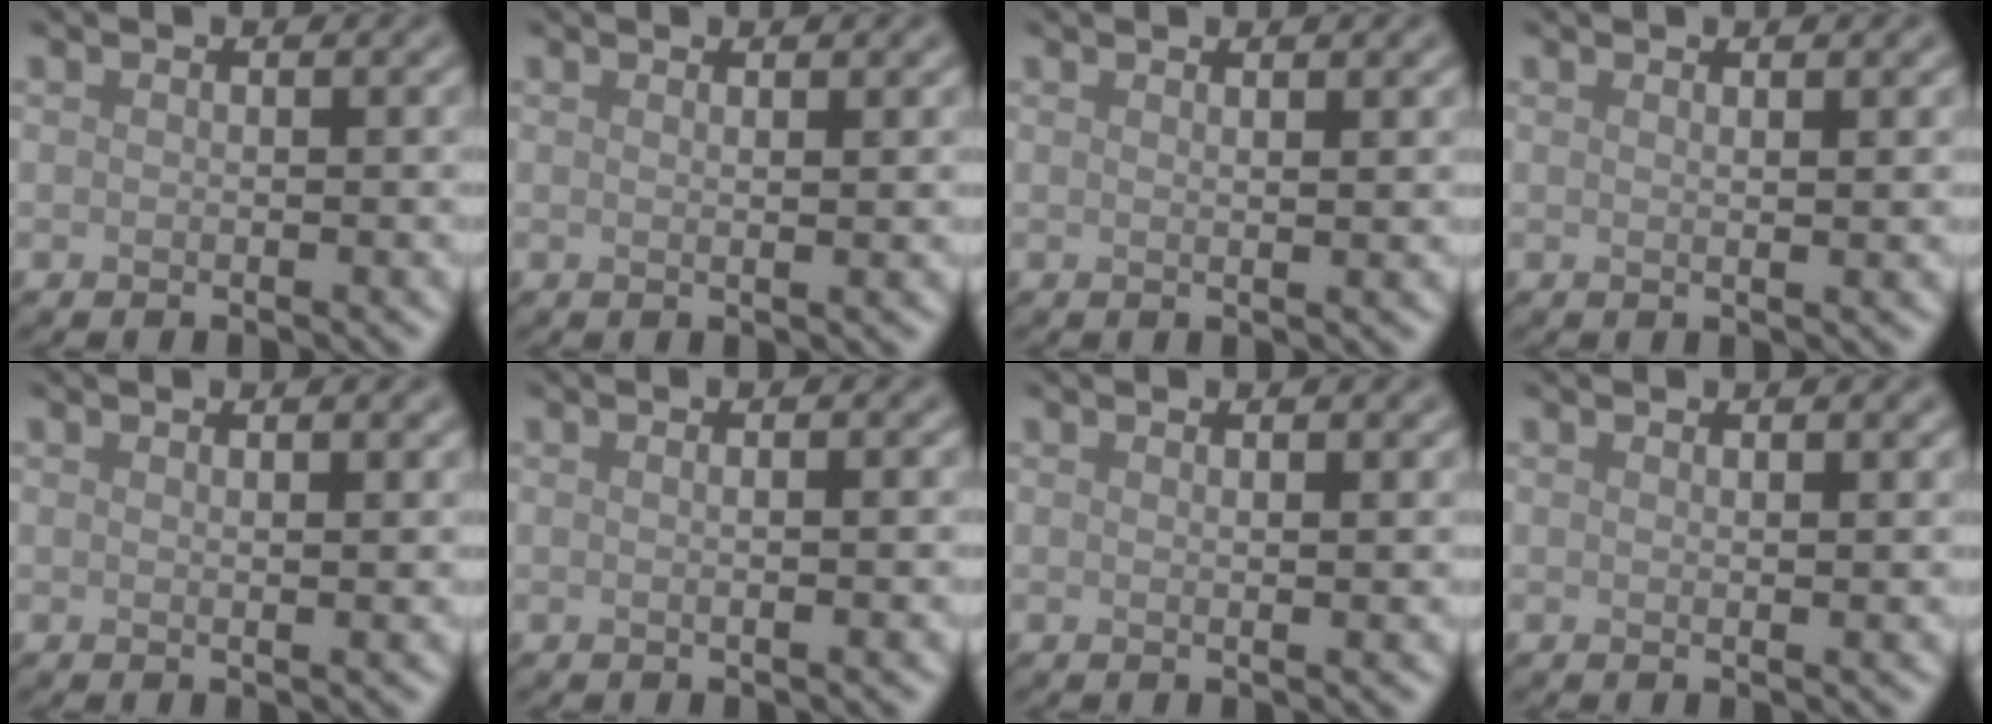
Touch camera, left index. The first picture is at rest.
{"total": 1.7, "force": [0.9, 0.5, 1.4], "torque": [-0.015, 0.002, 0.003]}
{"total": 2.1, "force": [1.2, 0.7, 1.6], "torque": [-0.016, 0.005, 0.002]}
{"total": 2.0, "force": [1.0, 0.7, 1.7], "torque": [-0.019, 0.003, 0.000]}
{"total": 2.2, "force": [1.2, 0.8, 1.7], "torque": [-0.017, 0.006, -0.002]}
{"total": 2.3, "force": [0.6, 1.0, 2.0], "torque": [-0.012, 0.001, -0.014]}
{"total": 2.2, "force": [1.1, 0.7, 1.7], "torque": [-0.018, 0.004, -0.002]}
{"total": 1.9, "force": [1.1, 0.6, 1.4], "torque": [-0.013, 0.003, 0.003]}